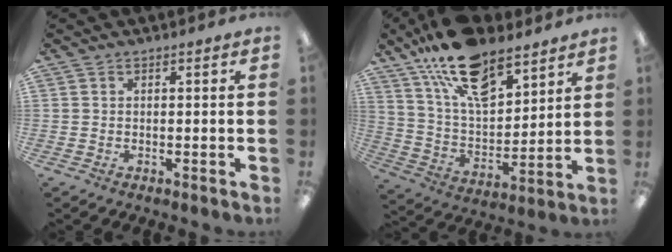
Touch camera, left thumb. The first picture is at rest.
{"total": 19.8, "force": [14.1, 8.9, 10.8], "torque": [-0.197, -0.072, 0.250]}